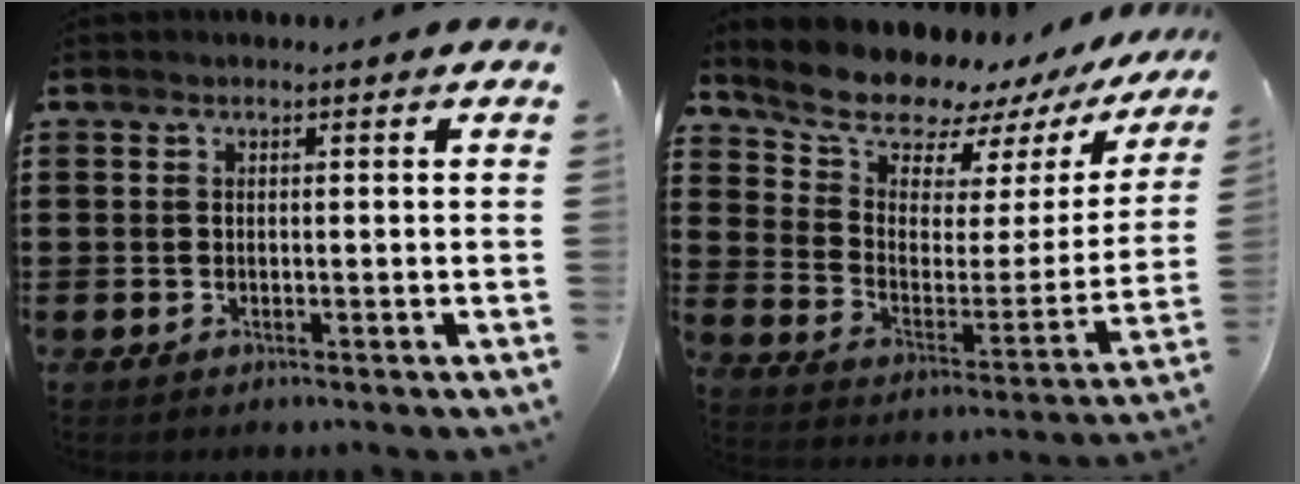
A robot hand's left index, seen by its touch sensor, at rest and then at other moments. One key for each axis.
{"total": 9.5, "fx": 8.8, "fy": 2.9, "fz": 2.1, "tx": -0.071, "ty": -0.073, "tz": 0.151}